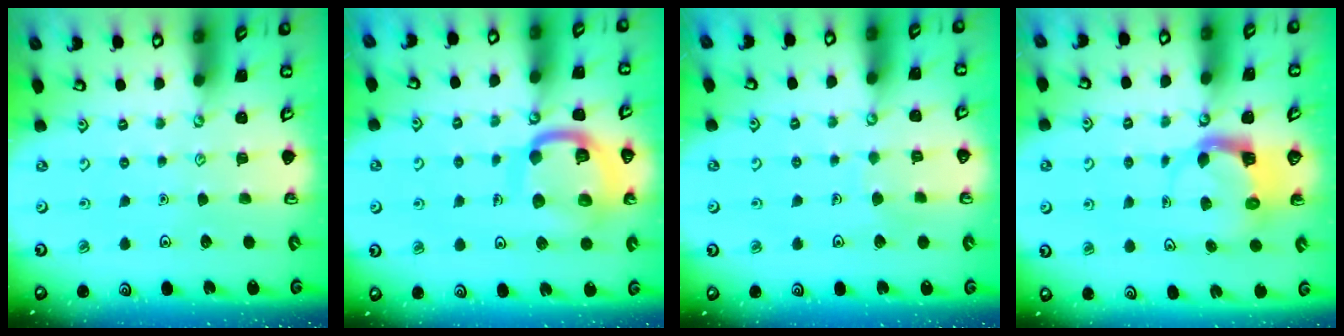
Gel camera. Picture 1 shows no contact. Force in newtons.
{"total": 14.5, "press": 14.4, "slide": 1.6}
{"total": 3.4, "press": 3.4, "slide": 0.3}
{"total": 3.8, "press": 3.7, "slide": 0.7}